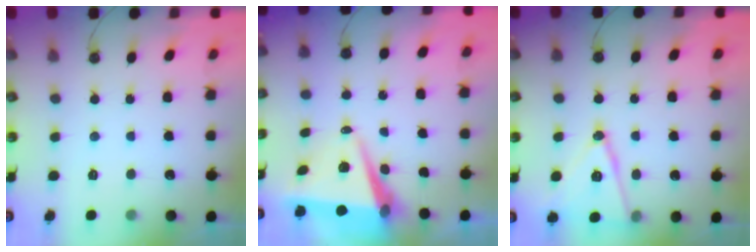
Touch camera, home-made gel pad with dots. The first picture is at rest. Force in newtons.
{"total": 8.4, "press": 7.2, "slide": 4.4}
{"total": 14.7, "press": 14.4, "slide": 3.4}